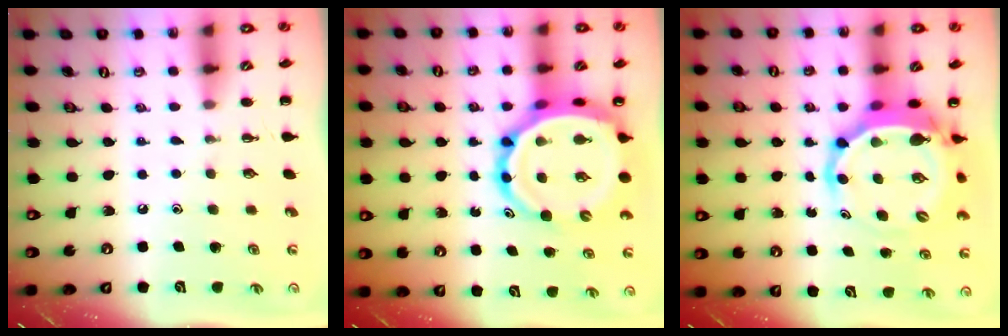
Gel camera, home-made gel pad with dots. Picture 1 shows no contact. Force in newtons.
{"total": 16.2, "press": 15.5, "slide": 4.5}
{"total": 7.1, "press": 6.9, "slide": 1.9}